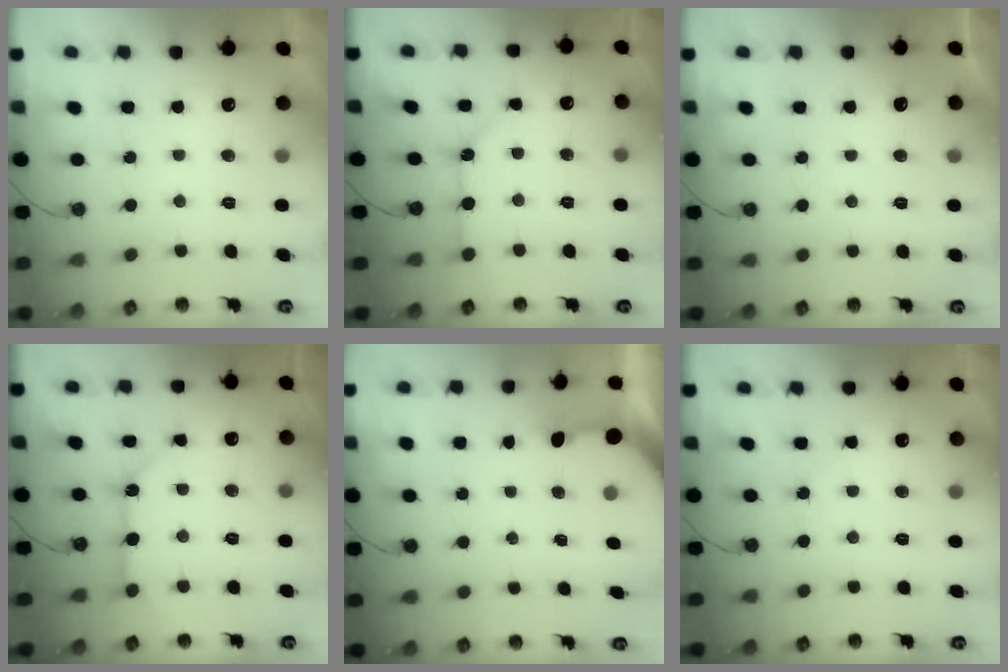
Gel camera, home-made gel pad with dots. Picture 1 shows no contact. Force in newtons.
{"total": 2.7, "press": 2.6, "slide": 0.3}
{"total": 2.0, "press": 2.0, "slide": 0.4}
{"total": 10.4, "press": 10.4, "slide": 1.1}
{"total": 3.5, "press": 3.4, "slide": 0.4}
{"total": 3.6, "press": 3.6, "slide": 0.5}